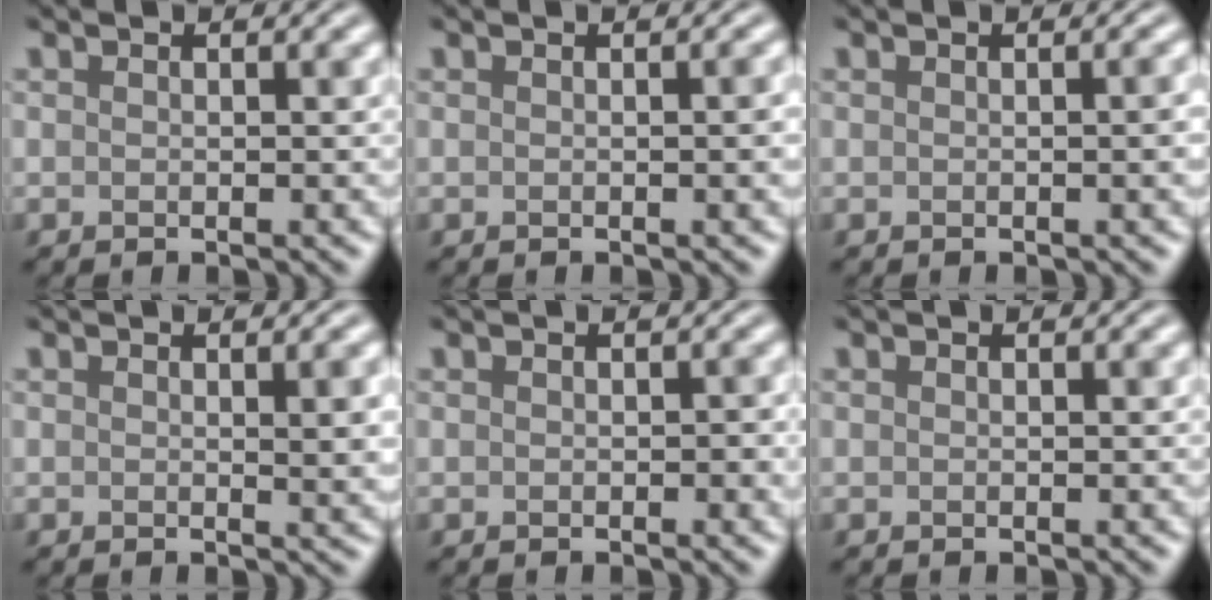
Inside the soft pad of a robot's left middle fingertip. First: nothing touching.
{"total": 1.5, "force": [0.0, 0.4, 1.4], "torque": [-0.016, 0.003, -0.002]}
{"total": 1.8, "force": [0.0, 0.5, 1.8], "torque": [-0.017, 0.003, -0.003]}
{"total": 2.4, "force": [0.4, 0.6, 2.3], "torque": [-0.025, 0.000, 0.004]}
{"total": 0.8, "force": [-0.1, 0.4, 0.7], "torque": [-0.009, -0.002, 0.000]}
{"total": 0.0}